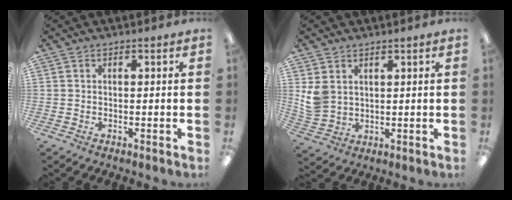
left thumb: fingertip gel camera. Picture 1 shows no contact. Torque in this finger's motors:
{"motor_torque": [0.45, 0.40, 0.84, -0.60, 0.04]}